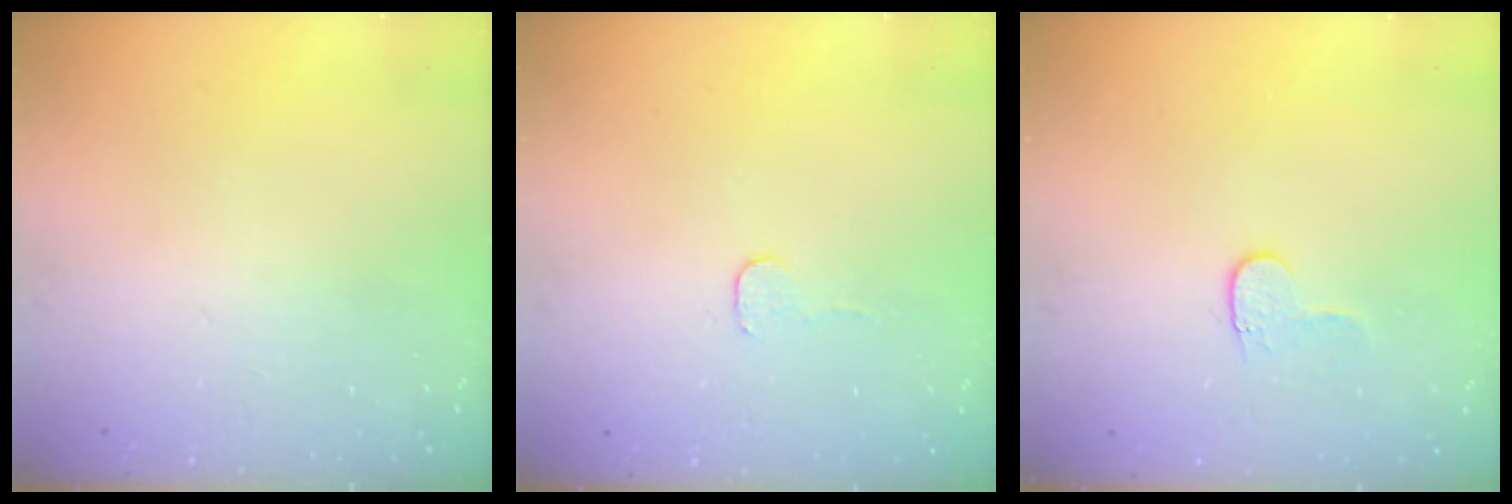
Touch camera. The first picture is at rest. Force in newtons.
{"total": 2.7, "press": 2.7, "slide": 0.2}
{"total": 4.1, "press": 4.1, "slide": 0.4}